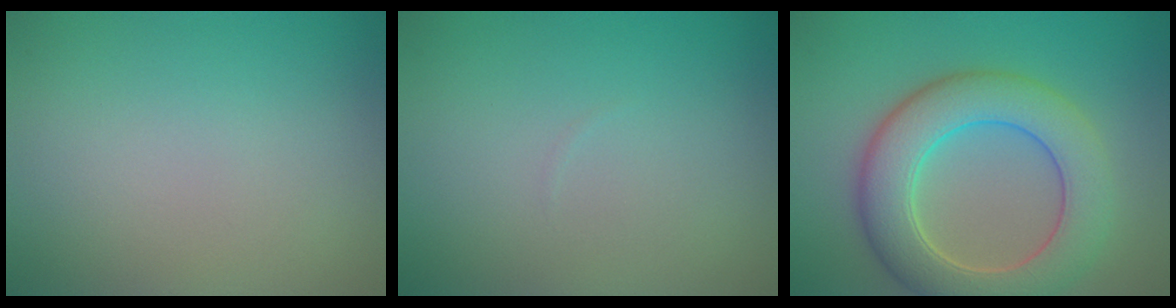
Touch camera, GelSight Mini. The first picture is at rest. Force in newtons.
{"total": 0.0}
{"total": 7.9, "press": 7.9, "slide": 0.5}